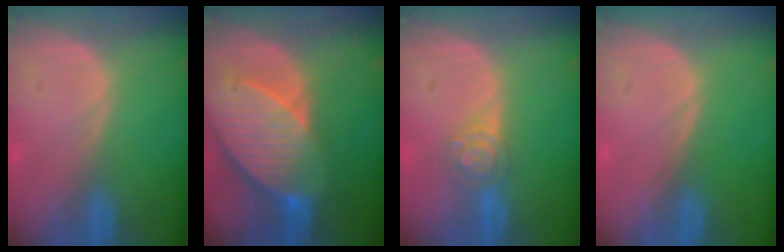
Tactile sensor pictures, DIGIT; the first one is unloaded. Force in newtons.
{"total": 10.7, "press": 9.4, "slide": 5.2}
{"total": 4.1, "press": 4.0, "slide": 0.9}
{"total": 0.0}